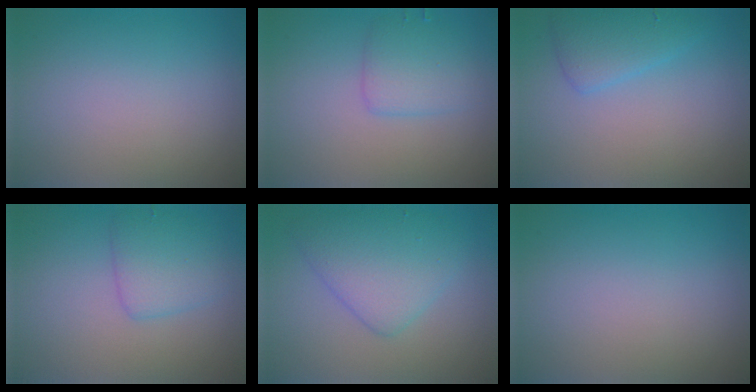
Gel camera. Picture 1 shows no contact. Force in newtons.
{"total": 2.6, "press": 2.6, "slide": 0.0}
{"total": 2.6, "press": 2.6, "slide": 0.2}
{"total": 2.9, "press": 2.9, "slide": 0.1}
{"total": 4.5, "press": 4.5, "slide": 0.2}
{"total": 0.0}